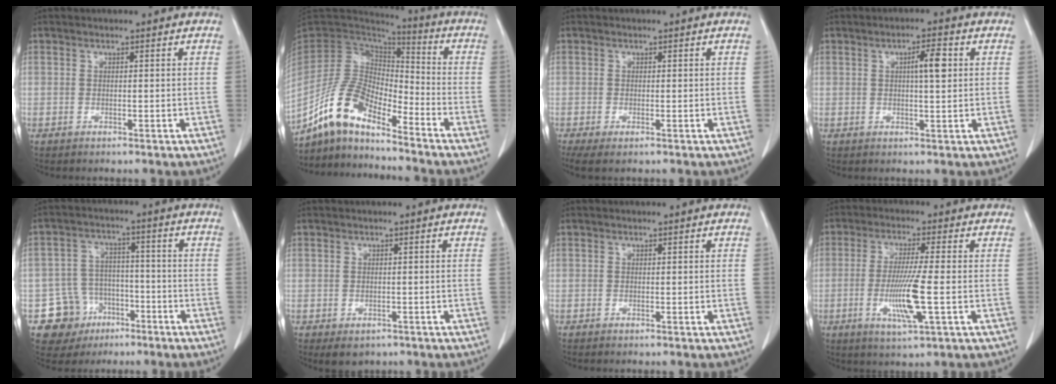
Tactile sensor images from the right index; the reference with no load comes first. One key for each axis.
{"total": 11.7, "fx": -9.5, "fy": 3.3, "fz": 6.0, "tx": -0.125, "ty": 0.023, "tz": -0.182}
{"total": 2.3, "fx": -1.1, "fy": 0.7, "fz": 1.8, "tx": -0.030, "ty": -0.010, "tz": -0.016}
{"total": 4.0, "fx": 1.0, "fy": 0.7, "fz": 3.9, "tx": -0.061, "ty": 0.004, "tz": 0.014}
{"total": 9.2, "fx": -4.4, "fy": 8.1, "fz": 1.1, "tx": -0.017, "ty": 0.026, "tz": -0.057}
{"total": 2.9, "fx": -1.7, "fy": 2.1, "fz": 1.2, "tx": -0.009, "ty": -0.002, "tz": -0.014}
{"total": 0.0}
{"total": 8.7, "fx": -1.9, "fy": -0.1, "fz": 8.5, "tx": -0.166, "ty": -0.017, "tz": -0.035}